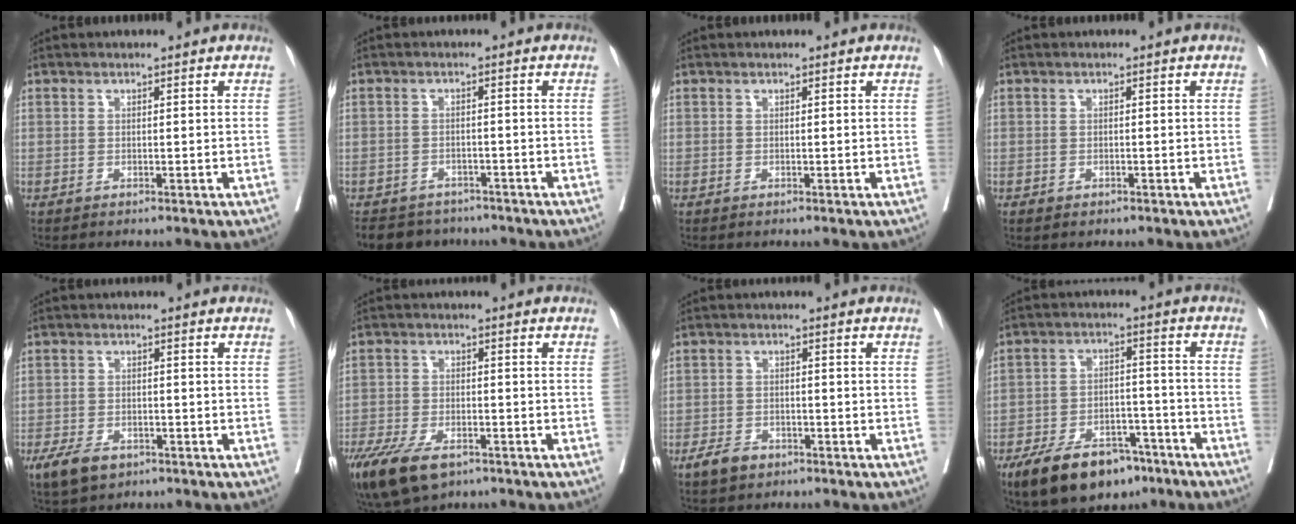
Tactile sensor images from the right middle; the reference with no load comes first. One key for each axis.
{"total": 7.2, "fx": -6.3, "fy": 3.4, "fz": 0.9, "tx": -0.009, "ty": 0.001, "tz": -0.087}
{"total": 0.0}
{"total": 0.7, "fx": -0.4, "fy": 0.5, "fz": 0.3, "tx": -0.009, "ty": -0.001, "tz": -0.003}
{"total": 5.4, "fx": -3.3, "fy": 3.1, "fz": 2.9, "tx": -0.055, "ty": -0.004, "tz": -0.053}
{"total": 12.0, "fx": -7.6, "fy": 5.5, "fz": 7.4, "tx": -0.149, "ty": -0.017, "tz": -0.126}
{"total": 3.6, "fx": -2.4, "fy": 2.1, "fz": 1.7, "tx": -0.031, "ty": 0.002, "tz": -0.037}
{"total": 13.4, "fx": -9.4, "fy": 6.2, "fz": 7.2, "tx": -0.113, "ty": 0.005, "tz": -0.150}